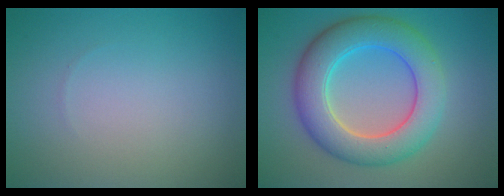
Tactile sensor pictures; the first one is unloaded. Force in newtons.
{"total": 7.9, "press": 7.8, "slide": 0.2}